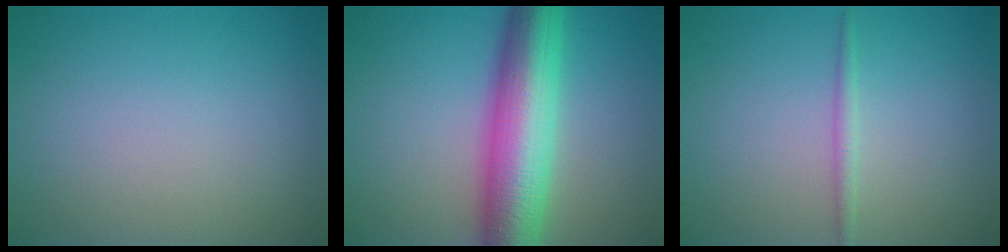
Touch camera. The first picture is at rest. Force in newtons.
{"total": 10.4, "press": 10.4, "slide": 0.1}
{"total": 1.2, "press": 1.2, "slide": 0.0}